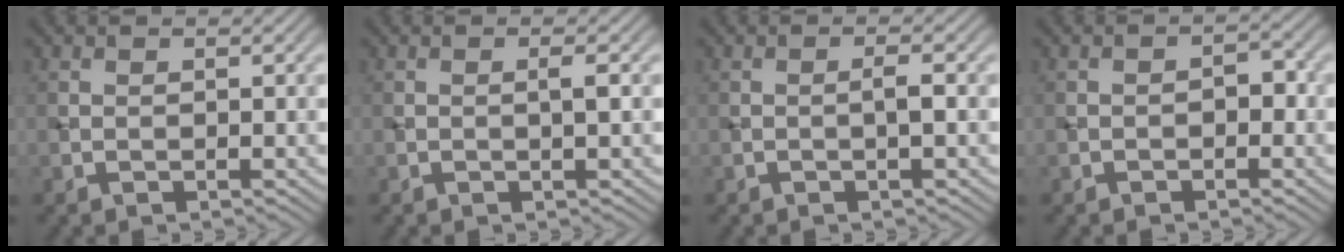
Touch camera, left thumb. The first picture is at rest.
{"total": 1.1, "force": [0.0, -0.1, 1.1], "torque": [-0.023, 0.002, -0.003]}
{"total": 1.3, "force": [-0.3, 0.0, 1.3], "torque": [-0.026, 0.003, -0.008]}
{"total": 1.7, "force": [-0.7, 1.0, 1.3], "torque": [-0.019, 0.004, -0.016]}